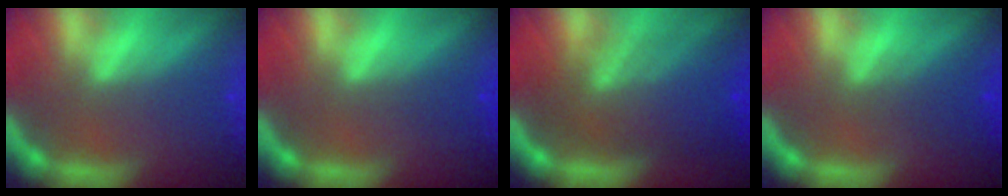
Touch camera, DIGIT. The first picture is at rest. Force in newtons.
{"total": 0.9}
{"total": 8.5}
{"total": 2.5}